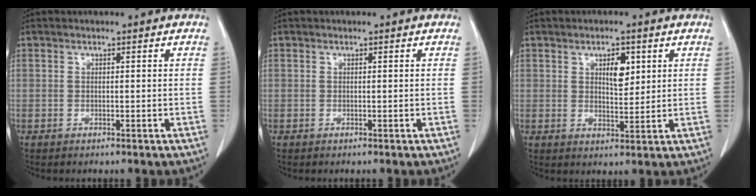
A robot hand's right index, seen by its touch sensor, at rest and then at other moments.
{"total": 0.0}
{"total": 4.2, "force": [1.7, 1.7, 3.4], "torque": [-0.055, -0.002, 0.029]}